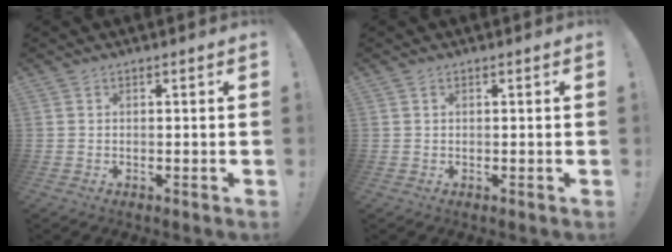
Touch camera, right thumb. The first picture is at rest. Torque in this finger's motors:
{"motor_torque": [-0.02, -0.12, -0.06, 0.15, 0.06]}